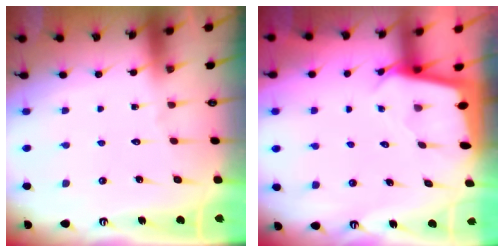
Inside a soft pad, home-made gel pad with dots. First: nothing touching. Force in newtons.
{"total": 2.4, "press": 2.4, "slide": 0.2}